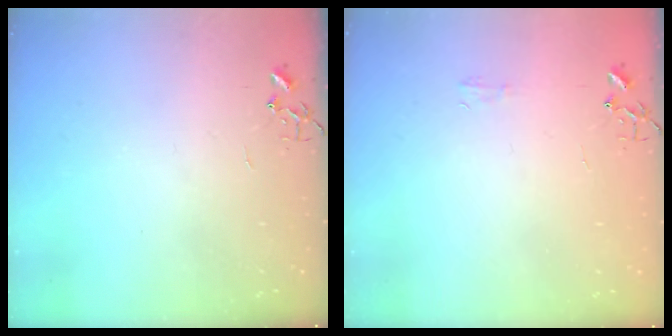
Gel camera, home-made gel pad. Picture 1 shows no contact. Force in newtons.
{"total": 4.6, "press": 4.5, "slide": 0.5}